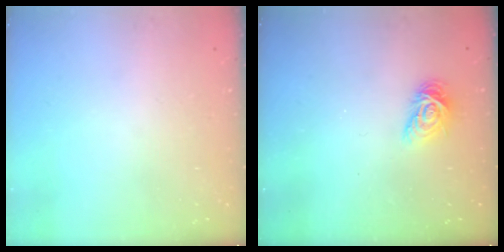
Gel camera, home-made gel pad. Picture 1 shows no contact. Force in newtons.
{"total": 8.3, "press": 8.3, "slide": 0.3}